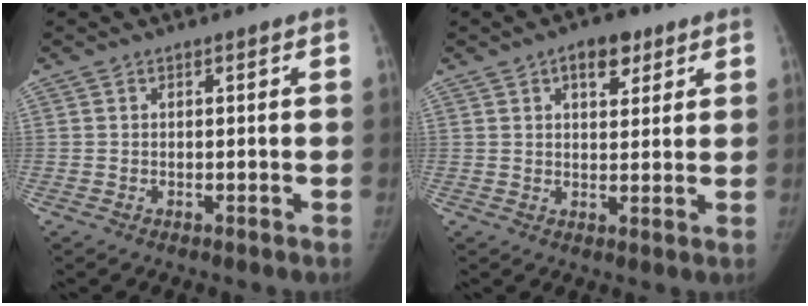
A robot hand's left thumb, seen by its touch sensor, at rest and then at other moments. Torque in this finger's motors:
{"motor_torque": [0.22, -0.12, 0.59, -0.62, 0.13]}